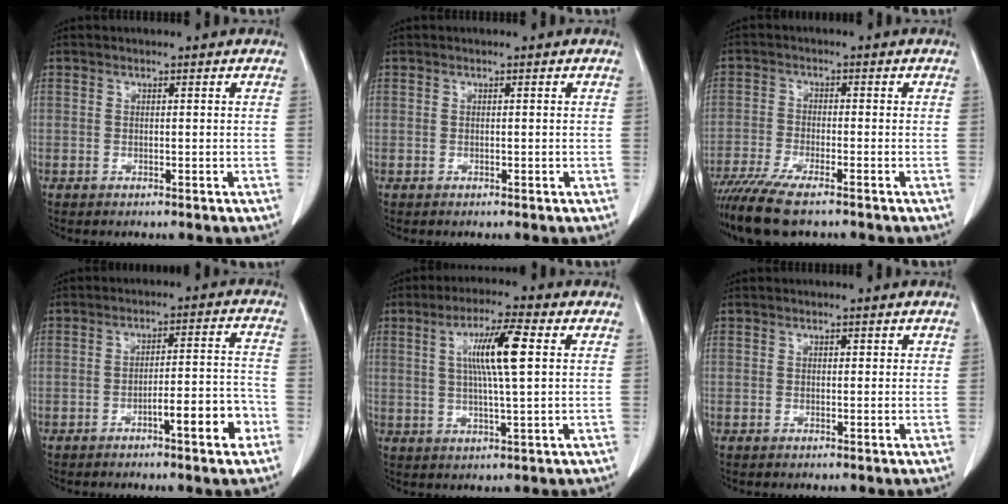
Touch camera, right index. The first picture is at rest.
{"total": 0.0}
{"total": 9.7, "force": [-7.5, 1.4, 5.9], "torque": [-0.103, -0.022, -0.129]}
{"total": 7.7, "force": [-3.9, 0.9, 6.6], "torque": [-0.092, 0.017, -0.053]}
{"total": 8.6, "force": [2.0, 0.3, 8.4], "torque": [-0.154, 0.004, 0.035]}
{"total": 0.7, "force": [0.4, 0.5, 0.3], "torque": [0.003, 0.000, 0.002]}